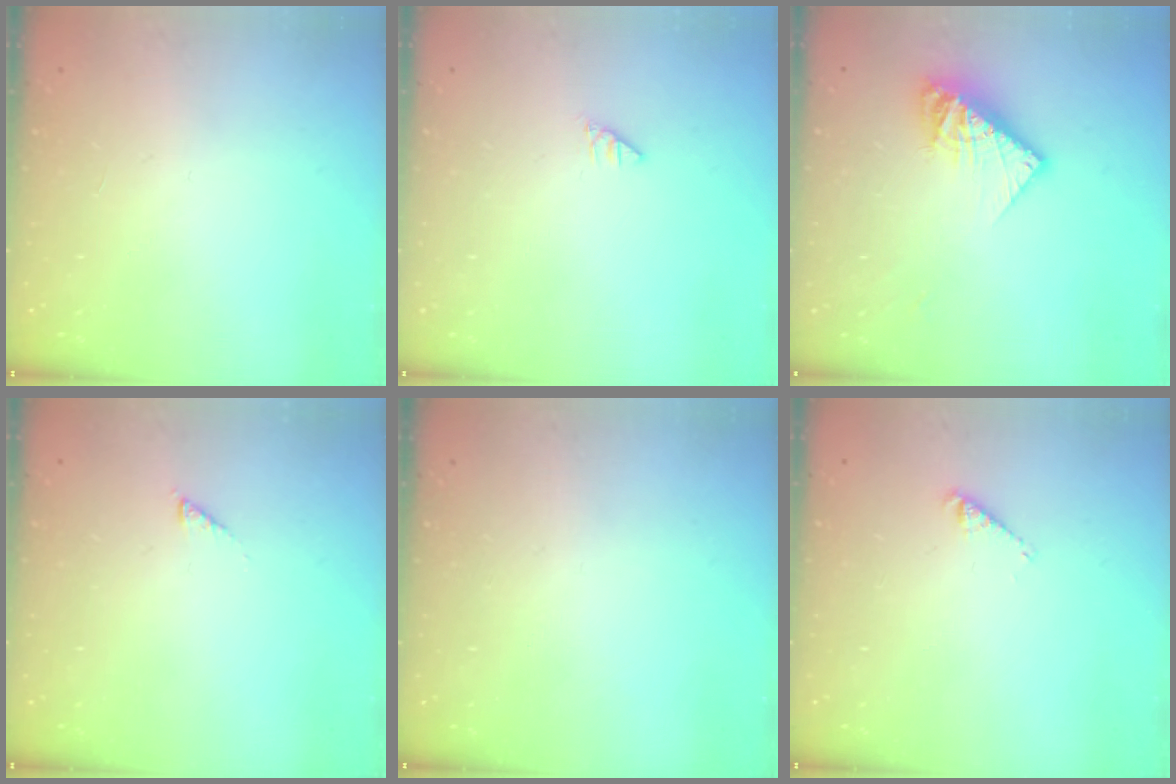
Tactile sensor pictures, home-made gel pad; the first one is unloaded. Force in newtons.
{"total": 0.0}
{"total": 10.6, "press": 10.6, "slide": 1.0}
{"total": 1.6, "press": 1.5, "slide": 0.3}
{"total": 0.0}
{"total": 2.6, "press": 2.6, "slide": 0.5}